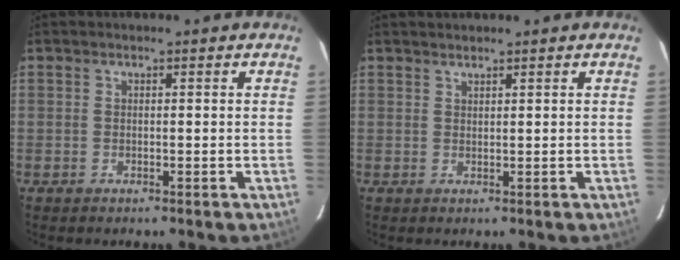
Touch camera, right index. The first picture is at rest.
{"total": 1.2, "force": [1.1, -0.4, 0.3], "torque": [-0.007, -0.001, 0.020]}